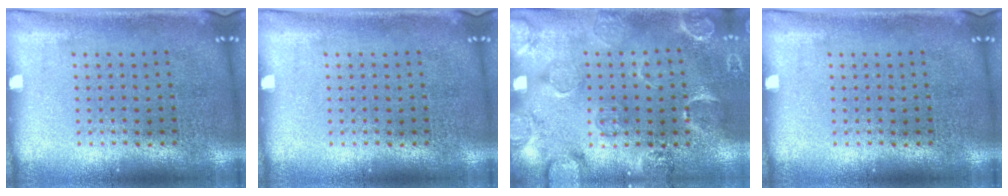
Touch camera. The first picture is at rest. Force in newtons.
{"total": 0.0}
{"total": 2.8, "press": 1.9, "slide": 2.1}
{"total": 0.0}